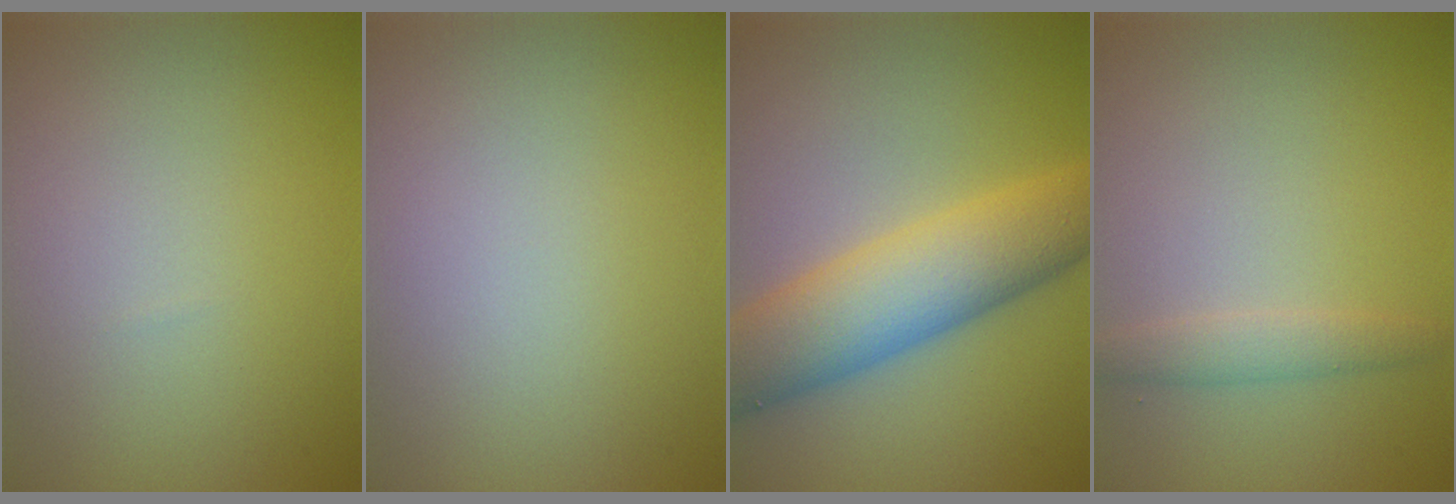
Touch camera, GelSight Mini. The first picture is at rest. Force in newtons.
{"total": 0.0}
{"total": 8.3, "press": 8.3, "slide": 0.1}
{"total": 1.7, "press": 1.7, "slide": 0.1}